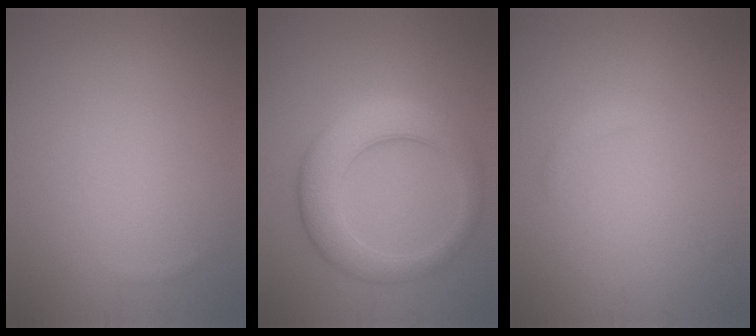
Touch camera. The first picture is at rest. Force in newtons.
{"total": 6.4, "press": 6.4, "slide": 0.1}
{"total": 0.6, "press": 0.6, "slide": 0.0}